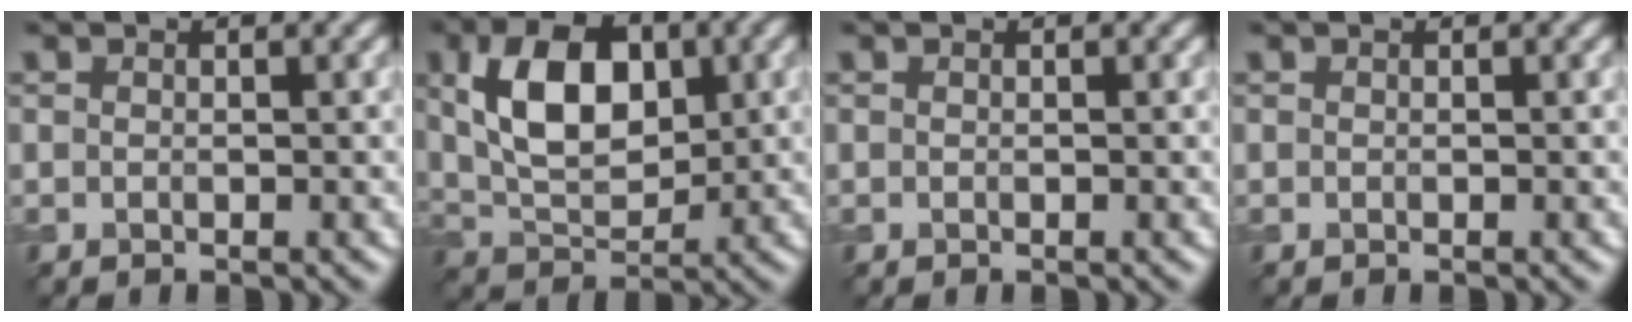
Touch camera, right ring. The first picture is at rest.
{"total": 8.1, "force": [1.9, 4.8, 6.3], "torque": [-0.113, 0.009, 0.033]}
{"total": 0.0}
{"total": 0.0}